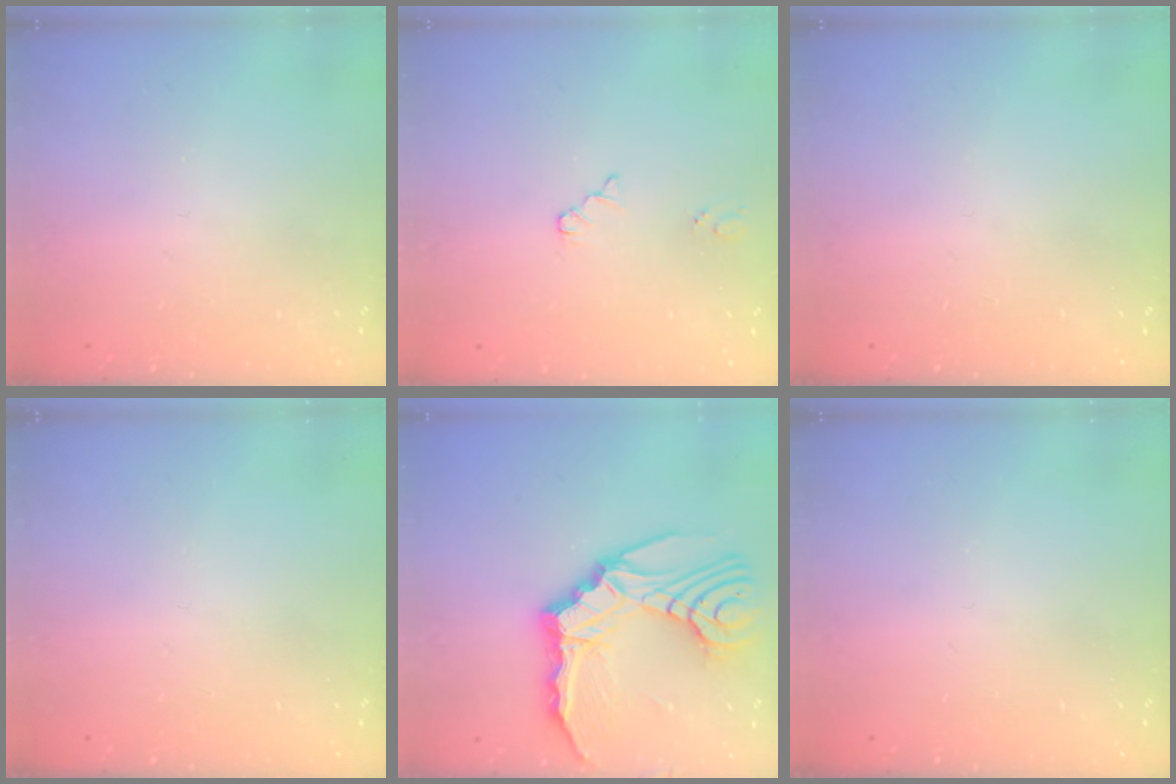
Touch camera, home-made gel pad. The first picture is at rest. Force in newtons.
{"total": 3.9, "press": 3.9, "slide": 0.5}
{"total": 0.0}
{"total": 0.0}
{"total": 19.5, "press": 18.9, "slide": 4.5}
{"total": 0.0}